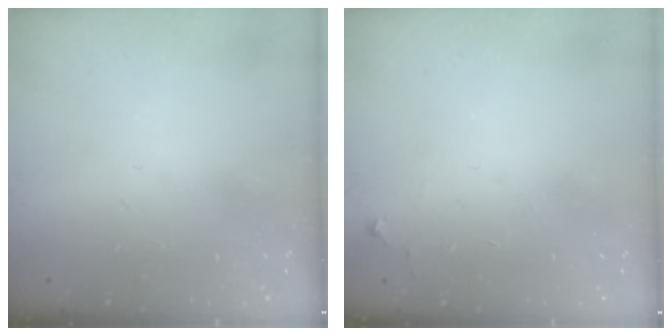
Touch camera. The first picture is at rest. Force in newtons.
{"total": 4.9, "press": 4.9, "slide": 0.7}